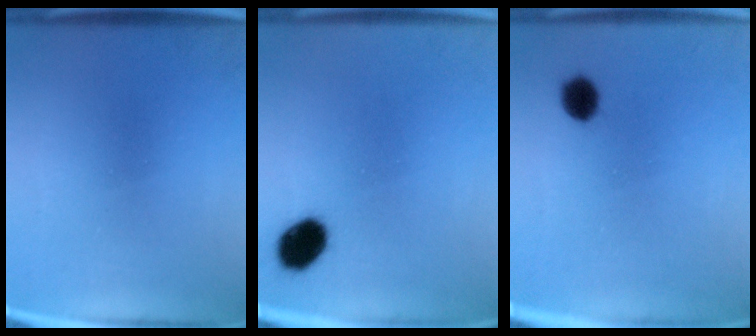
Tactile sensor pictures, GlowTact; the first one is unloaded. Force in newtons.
{"total": 7.5}
{"total": 4.5}